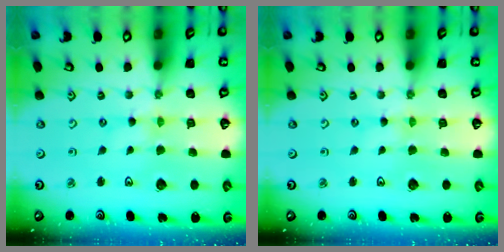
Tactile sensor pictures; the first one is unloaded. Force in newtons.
{"total": 0.0}